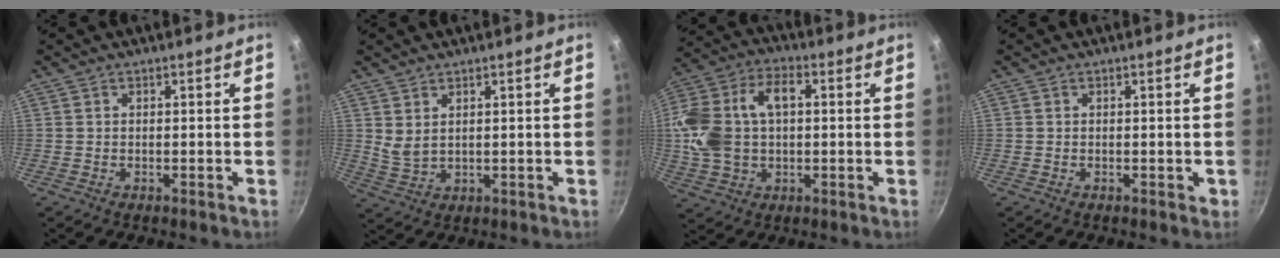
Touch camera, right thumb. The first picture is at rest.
{"total": 3.3, "force": [1.9, 1.6, 2.2], "torque": [-0.040, -0.020, 0.043]}
{"total": 17.1, "force": [1.6, 11.3, 12.7], "torque": [-0.247, 0.035, 0.024]}
{"total": 0.6, "force": [-0.1, 0.6, 0.3], "torque": [0.002, 0.001, -0.002]}